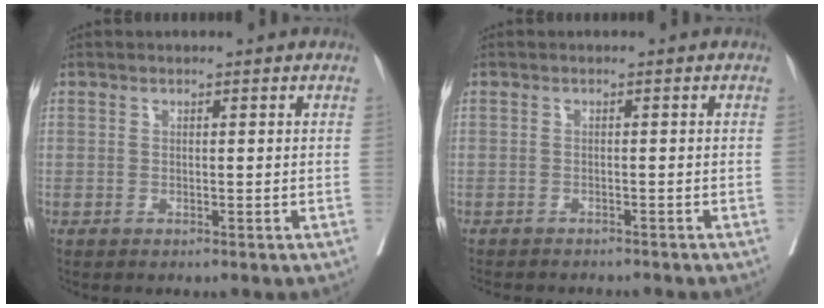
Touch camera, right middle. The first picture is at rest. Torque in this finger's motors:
{"motor_torque": [0.10, -0.12, 0.00, 0.00]}